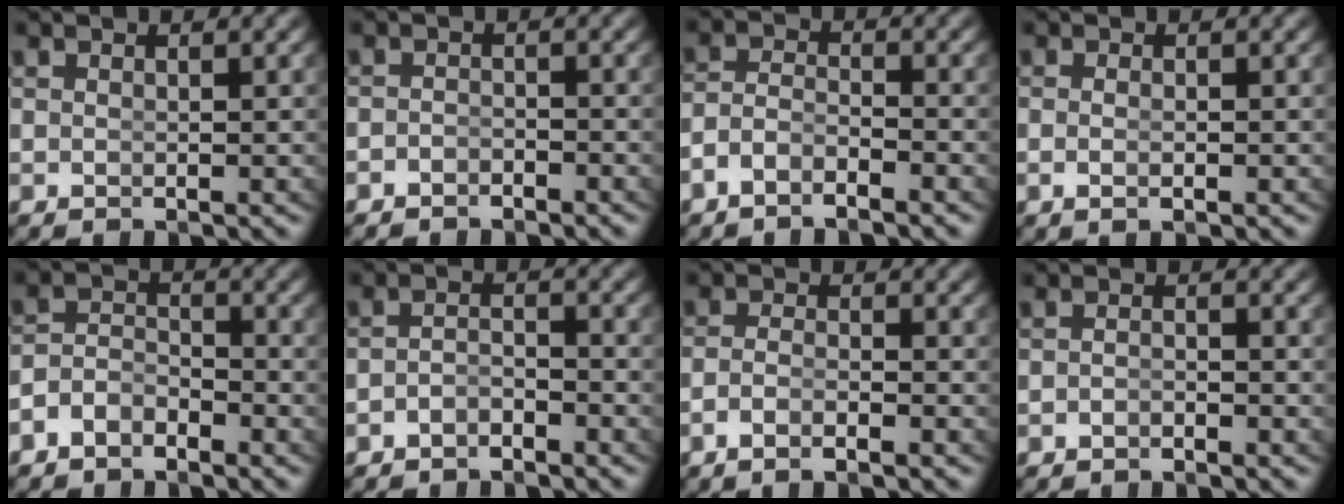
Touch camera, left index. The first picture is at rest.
{"total": 1.8, "force": [-1.8, 0.3, -0.2], "torque": [0.002, -0.016, -0.025]}
{"total": 3.6, "force": [-2.6, 2.0, 1.4], "torque": [-0.035, -0.017, -0.045]}
{"total": 1.2, "force": [-0.7, 0.0, 0.9], "torque": [-0.024, -0.012, -0.006]}
{"total": 3.8, "force": [-2.7, 2.5, 1.1], "torque": [-0.019, -0.016, -0.045]}
{"total": 2.3, "force": [-2.1, 0.7, 0.7], "torque": [-0.009, -0.013, -0.032]}
{"total": 2.5, "force": [-2.0, 0.4, 1.5], "torque": [-0.035, -0.012, -0.030]}
{"total": 1.2, "force": [-1.2, -0.1, 0.2], "torque": [-0.004, -0.006, -0.020]}